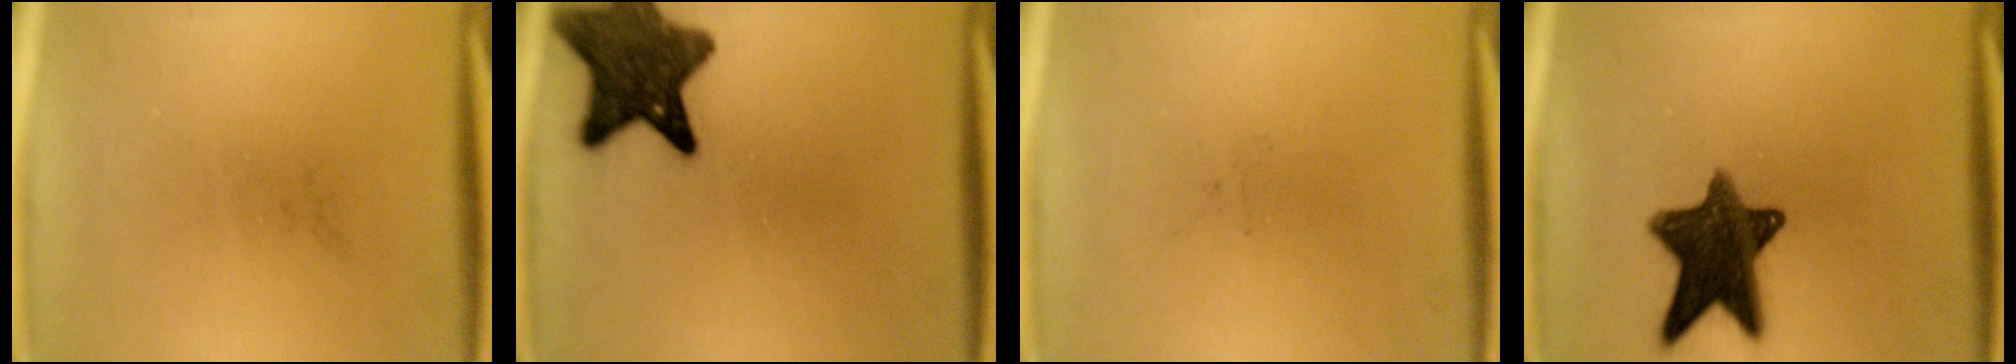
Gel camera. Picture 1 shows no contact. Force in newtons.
{"total": 11.5}
{"total": 0.0}
{"total": 12.7}